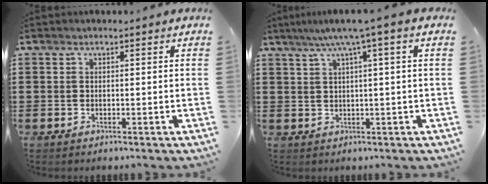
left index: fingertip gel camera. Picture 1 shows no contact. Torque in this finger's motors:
{"motor_torque": [1.63, -0.40, 0.63, 0.14]}